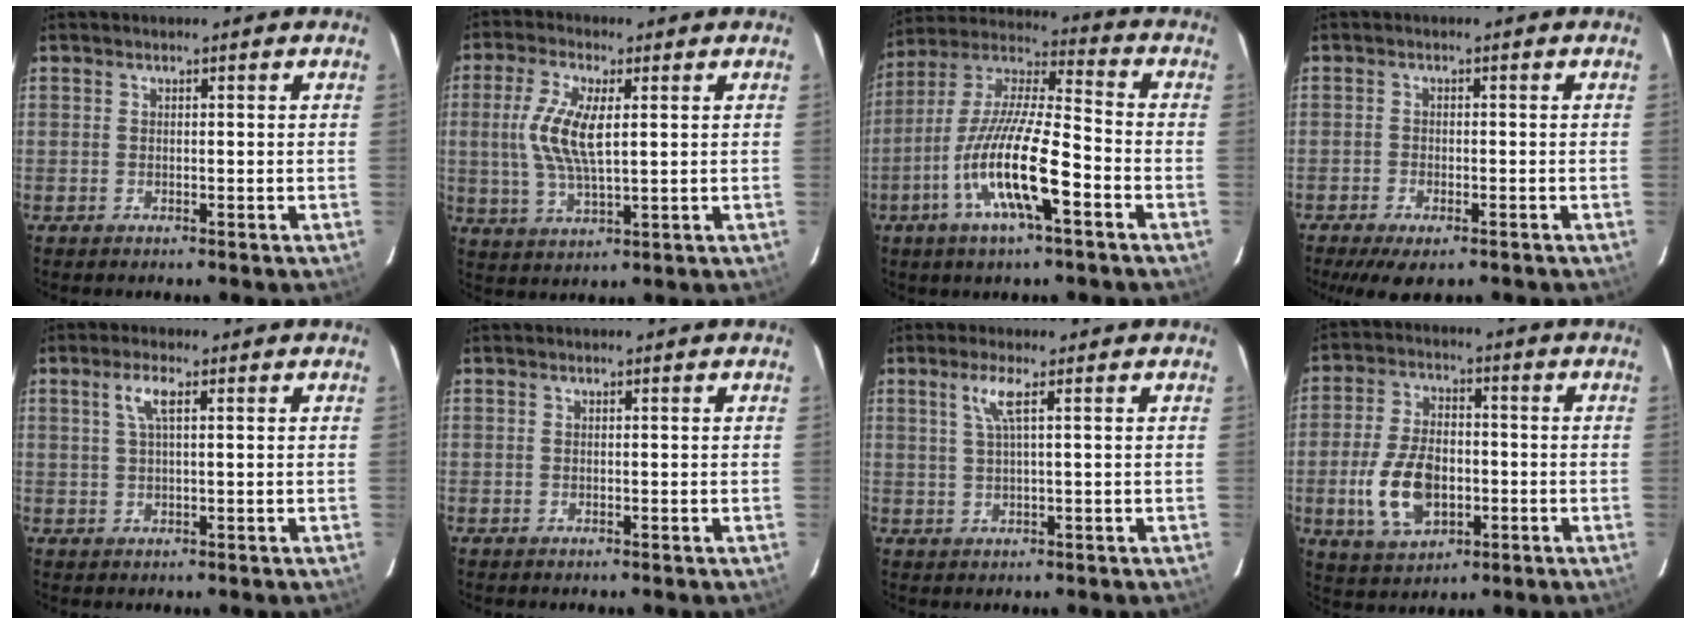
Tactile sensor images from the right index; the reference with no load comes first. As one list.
[{"total": 9.7, "force": [1.5, 3.4, 8.9], "torque": [-0.185, 0.003, 0.031]}, {"total": 16.4, "force": [-6.8, 3.0, 14.6], "torque": [-0.287, -0.015, -0.135]}, {"total": 6.7, "force": [-4.7, 2.5, 4.0], "torque": [-0.099, -0.022, -0.078]}, {"total": 3.3, "force": [1.2, 0.7, 3.0], "torque": [-0.060, 0.007, 0.023]}, {"total": 0.0}, {"total": 3.3, "force": [1.4, -0.3, 3.0], "torque": [-0.061, 0.001, 0.029]}, {"total": 12.5, "force": [-3.0, 7.5, 9.5], "torque": [-0.199, 0.002, -0.044]}]